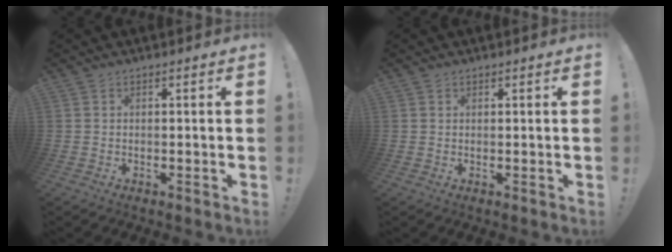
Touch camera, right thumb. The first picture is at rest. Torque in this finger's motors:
{"motor_torque": [-0.27, -0.24, 0.04, 0.04, -0.10]}